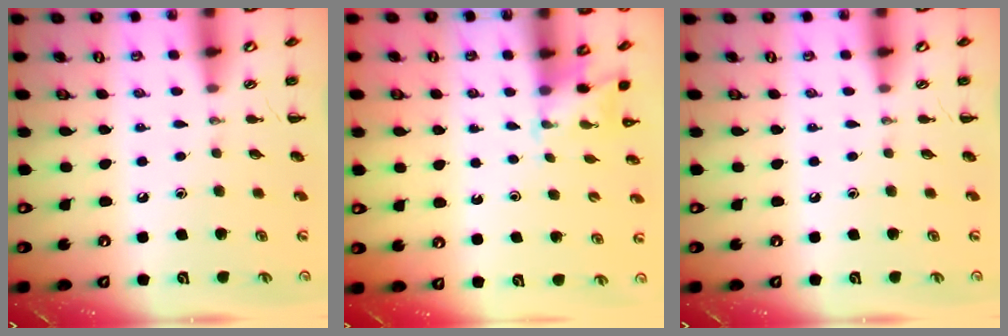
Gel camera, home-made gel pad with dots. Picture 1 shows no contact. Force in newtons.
{"total": 1.9, "press": 1.8, "slide": 0.6}
{"total": 0.0}